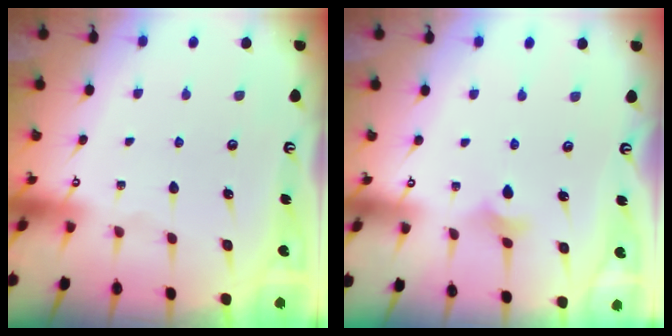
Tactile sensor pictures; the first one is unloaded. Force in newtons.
{"total": 2.5, "press": 2.5, "slide": 0.6}